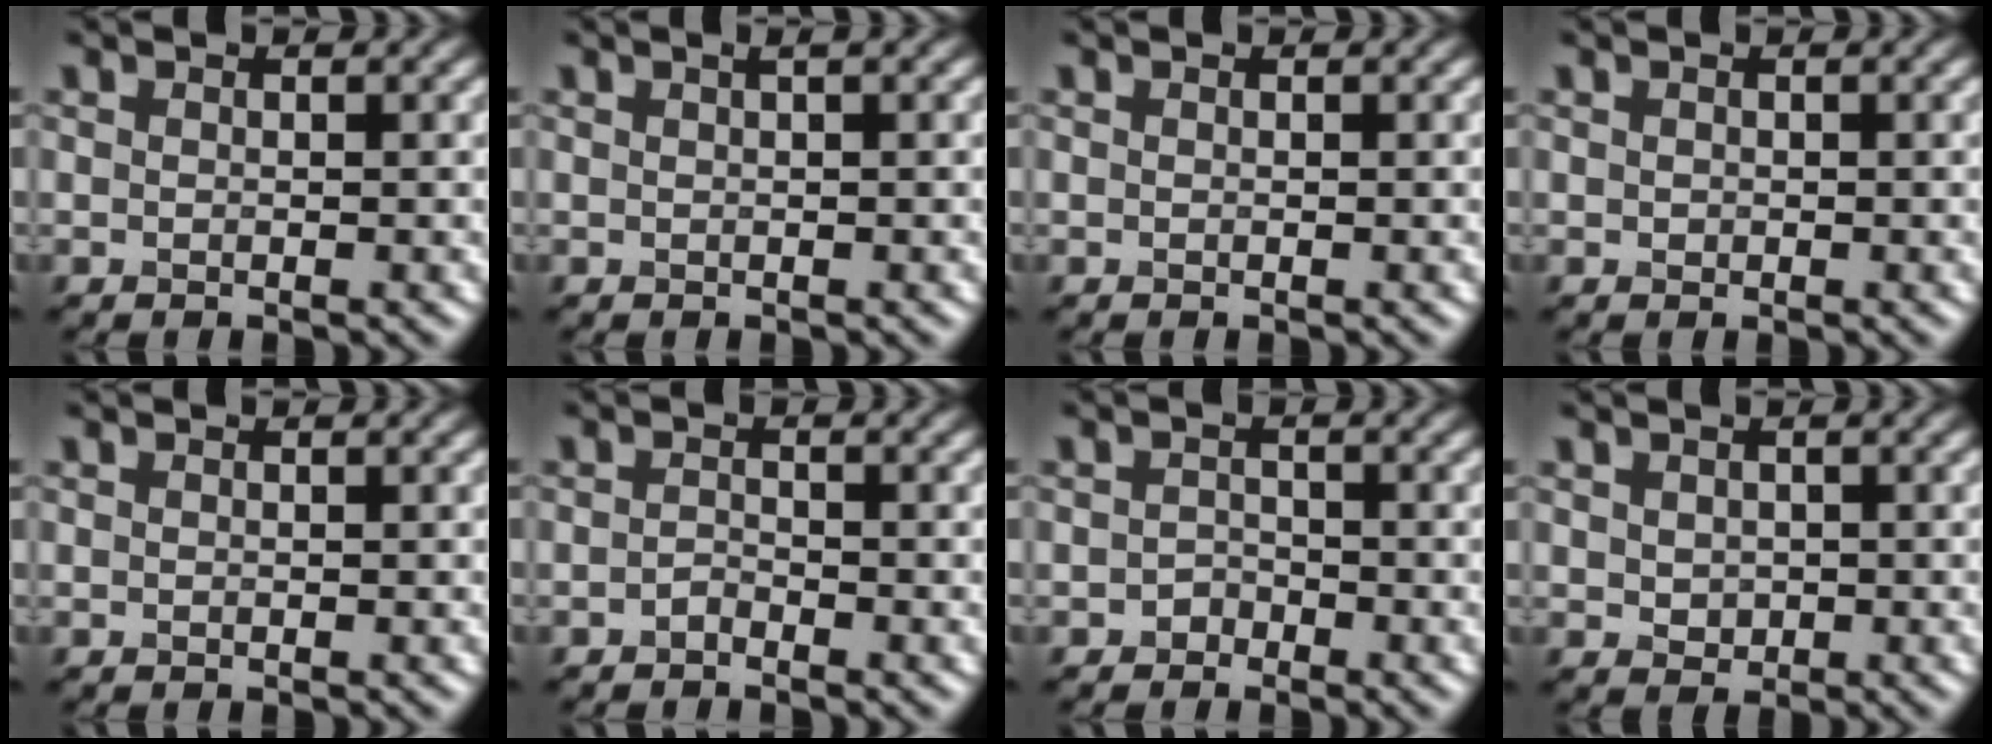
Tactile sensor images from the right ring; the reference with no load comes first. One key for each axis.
{"total": 0.8, "fx": 0.4, "fy": -0.1, "fz": 0.7, "tx": -0.015, "ty": 0.005, "tz": 0.008}
{"total": 0.0}
{"total": 0.0}
{"total": 0.0}
{"total": 0.8, "fx": -0.7, "fy": 0.2, "fz": 0.3, "tx": -0.008, "ty": 0.002, "tz": -0.014}
{"total": 1.0, "fx": -0.8, "fy": 0.6, "fz": 0.0, "tx": 0.004, "ty": 0.004, "tz": -0.013}
{"total": 1.3, "fx": 0.2, "fy": 1.1, "fz": 0.6, "tx": -0.014, "ty": -0.003, "tz": 0.008}